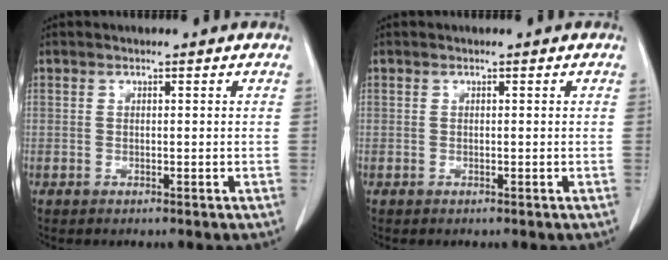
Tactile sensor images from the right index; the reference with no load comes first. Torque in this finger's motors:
{"motor_torque": [-0.03, 0.03, 0.00, 0.00]}